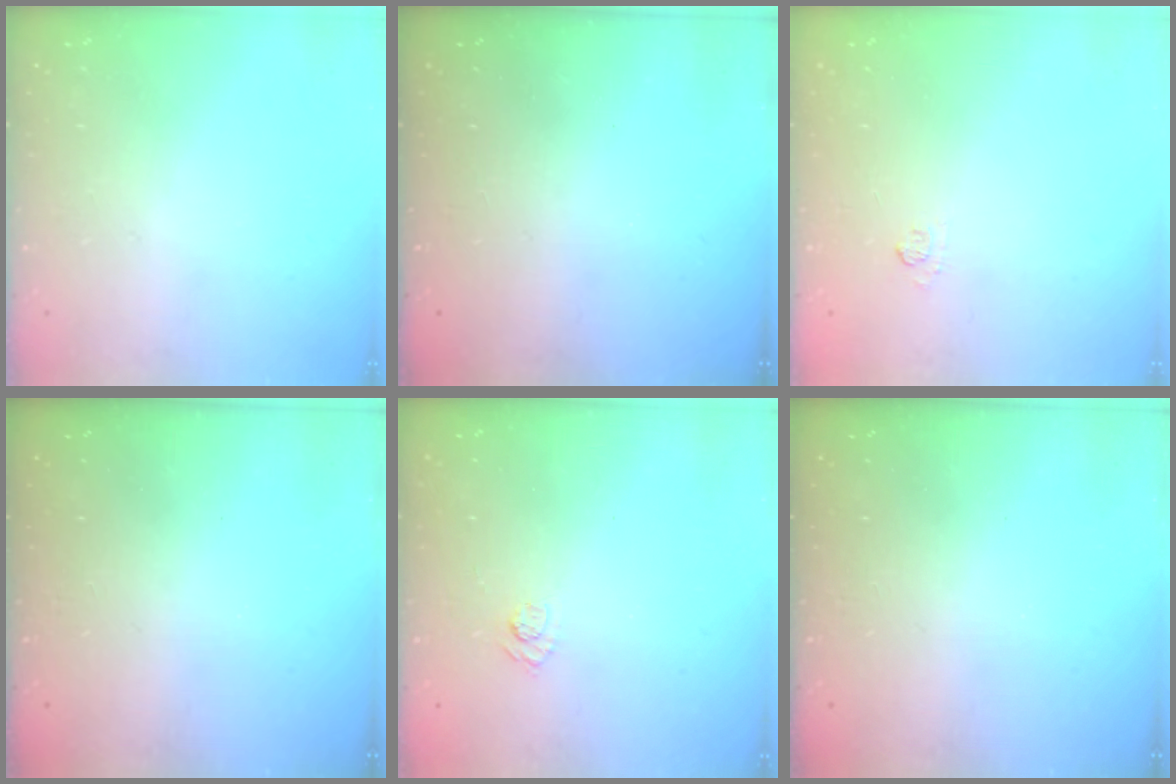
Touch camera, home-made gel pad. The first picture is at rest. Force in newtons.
{"total": 2.4, "press": 2.2, "slide": 0.8}
{"total": 5.2, "press": 5.1, "slide": 1.2}
{"total": 2.5, "press": 2.4, "slide": 0.8}
{"total": 3.9, "press": 3.6, "slide": 1.4}
{"total": 2.5, "press": 2.4, "slide": 0.8}